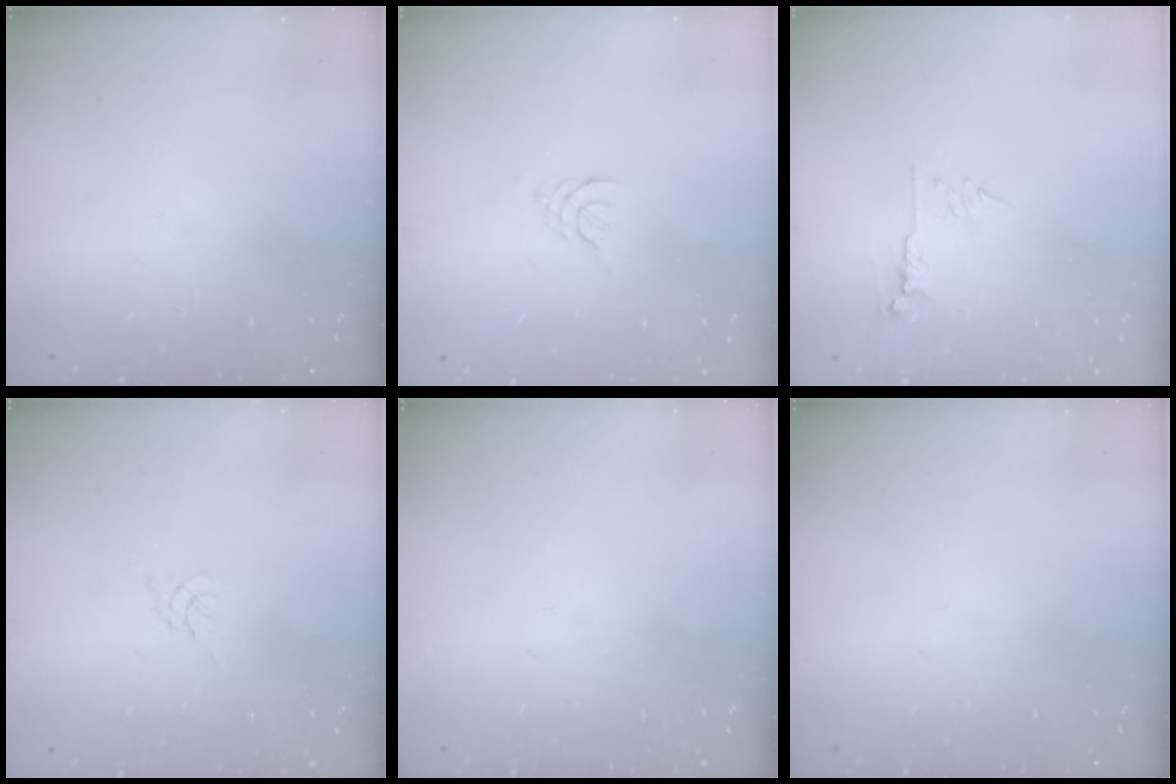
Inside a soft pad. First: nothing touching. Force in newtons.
{"total": 1.2, "press": 1.2, "slide": 0.3}
{"total": 5.1, "press": 5.1, "slide": 0.4}
{"total": 0.0}
{"total": 0.0}
{"total": 0.0}